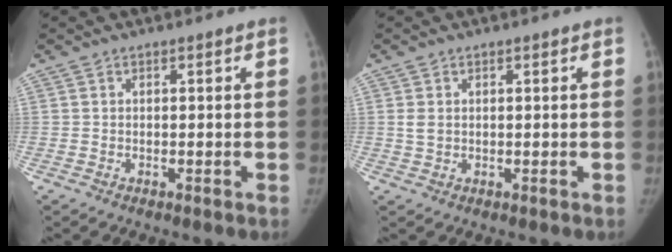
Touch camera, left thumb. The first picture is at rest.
{"total": 1.8, "force": [0.5, 1.3, 1.1], "torque": [-0.015, -0.002, 0.013]}